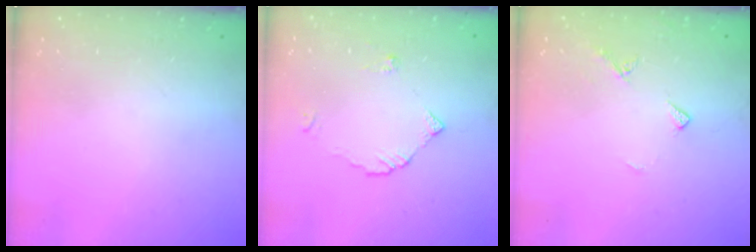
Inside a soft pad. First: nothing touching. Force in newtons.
{"total": 3.0, "press": 3.0, "slide": 0.2}
{"total": 6.4, "press": 6.4, "slide": 0.7}